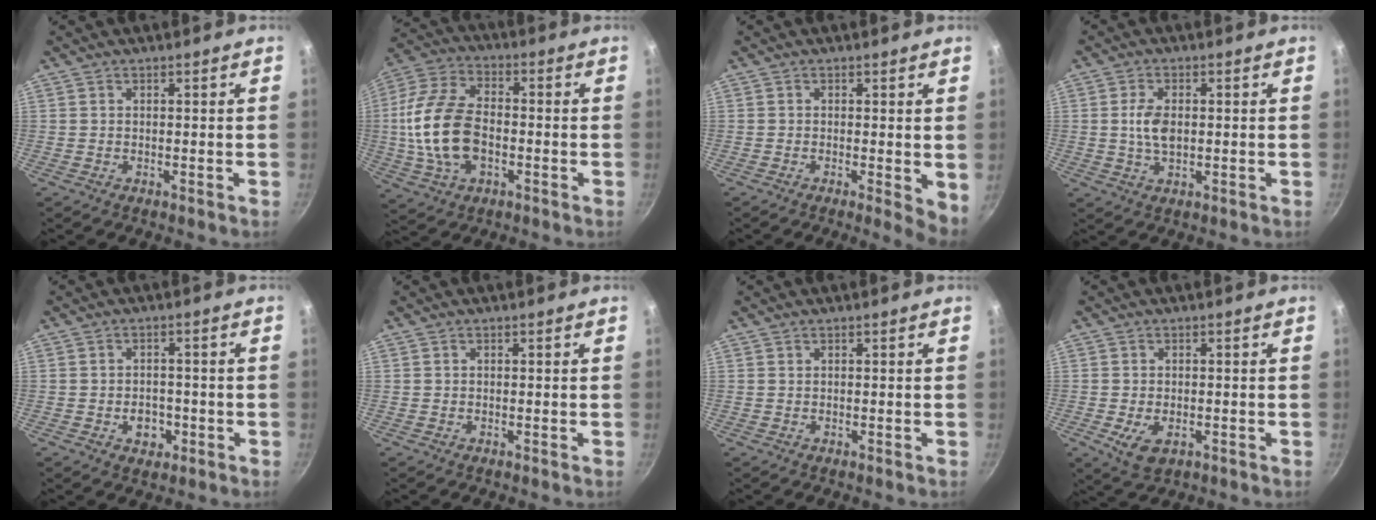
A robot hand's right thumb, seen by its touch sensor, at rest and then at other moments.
{"total": 16.6, "force": [-2.0, 10.0, 13.1], "torque": [-0.253, 0.025, -0.046]}
{"total": 4.0, "force": [-0.4, 1.4, 3.8], "torque": [-0.043, -0.007, -0.006]}
{"total": 5.2, "force": [0.3, 3.0, 4.2], "torque": [-0.076, 0.000, 0.003]}
{"total": 4.4, "force": [-1.5, 3.4, 2.4], "torque": [-0.018, 0.011, -0.019]}
{"total": 0.0}
{"total": 0.0}
{"total": 5.1, "force": [-1.6, 3.1, 3.7], "torque": [-0.064, -0.007, -0.022]}